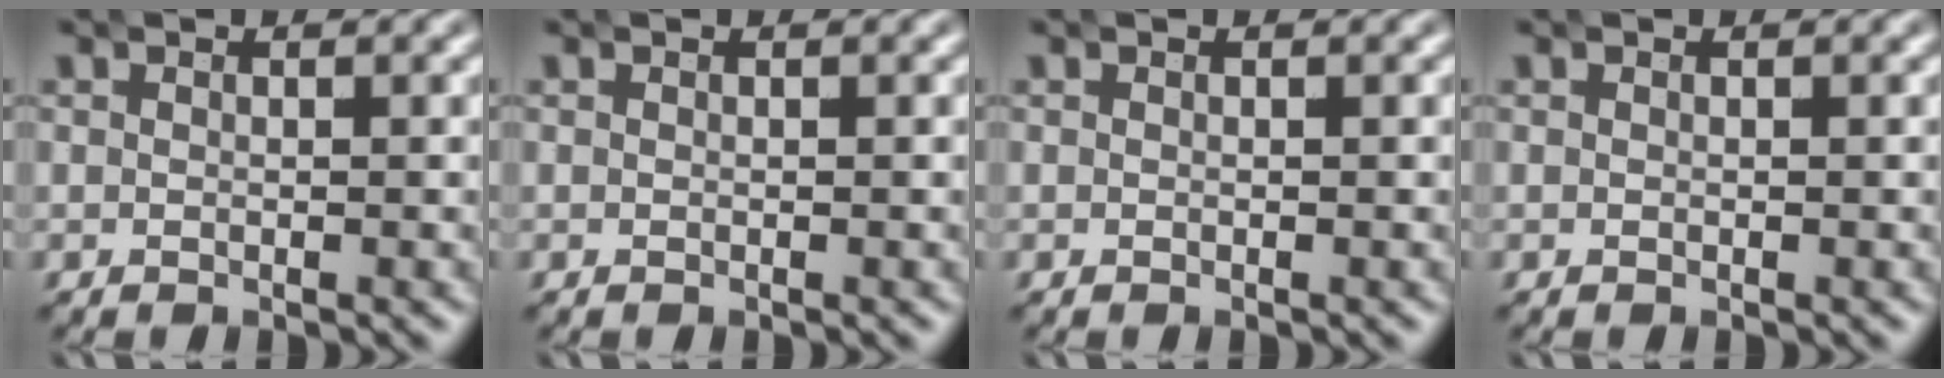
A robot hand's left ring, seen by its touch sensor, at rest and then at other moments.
{"total": 0.0}
{"total": 0.0}
{"total": 0.0}